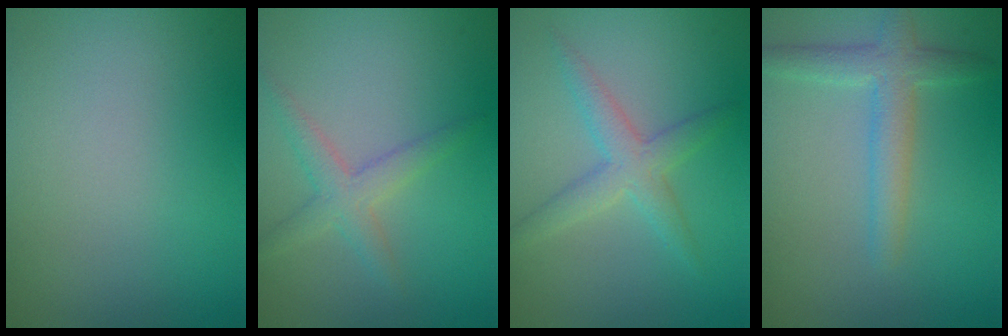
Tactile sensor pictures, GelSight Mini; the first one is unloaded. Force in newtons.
{"total": 2.4, "press": 2.4, "slide": 0.0}
{"total": 2.9, "press": 2.9, "slide": 0.0}
{"total": 3.0, "press": 3.0, "slide": 0.2}